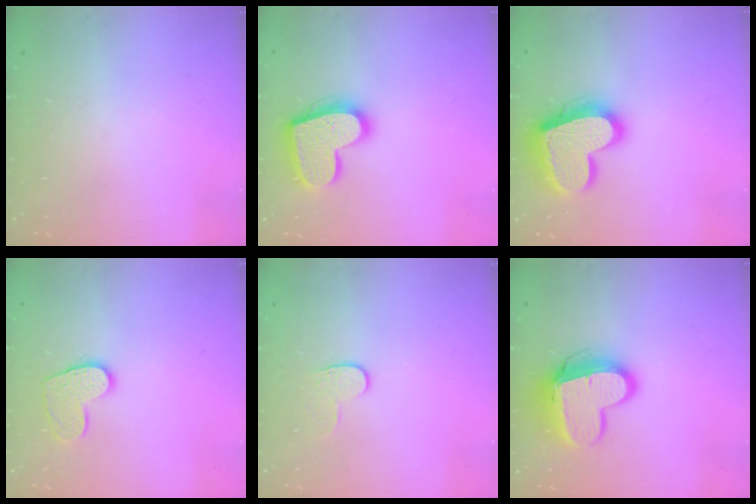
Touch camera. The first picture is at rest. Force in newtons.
{"total": 17.4, "press": 17.3, "slide": 1.4}
{"total": 19.6, "press": 19.6, "slide": 1.5}
{"total": 9.5, "press": 9.5, "slide": 0.7}
{"total": 4.2, "press": 4.2, "slide": 0.5}
{"total": 13.5, "press": 13.5, "slide": 1.2}